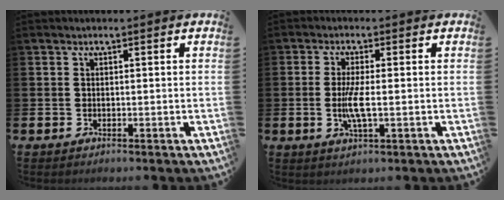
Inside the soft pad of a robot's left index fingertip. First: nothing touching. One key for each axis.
{"total": 3.8, "fx": -0.5, "fy": 0.7, "fz": 3.6, "tx": -0.073, "ty": -0.003, "tz": -0.012}